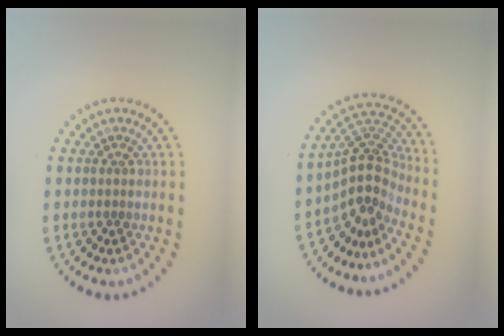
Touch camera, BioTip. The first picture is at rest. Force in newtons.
{"total": 3.9, "press": 2.7, "slide": 2.8}